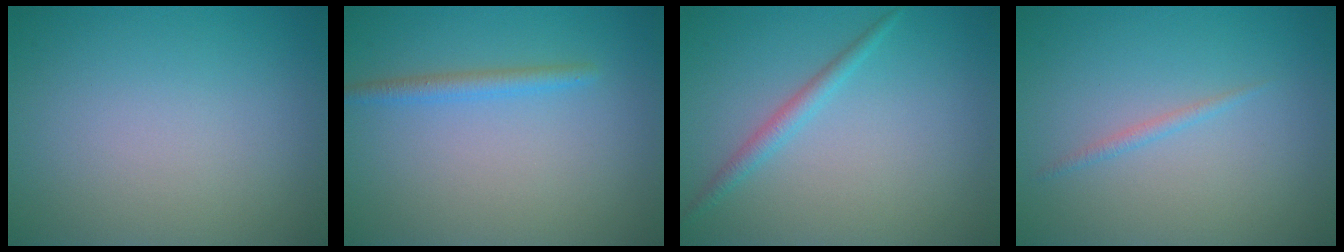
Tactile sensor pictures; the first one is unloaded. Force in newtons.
{"total": 1.7, "press": 1.7, "slide": 0.0}
{"total": 1.6, "press": 1.6, "slide": 0.0}
{"total": 0.8, "press": 0.8, "slide": 0.1}